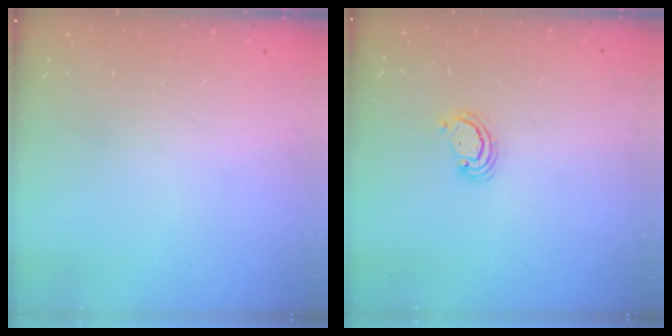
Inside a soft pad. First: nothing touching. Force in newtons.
{"total": 2.5, "press": 2.5, "slide": 0.3}